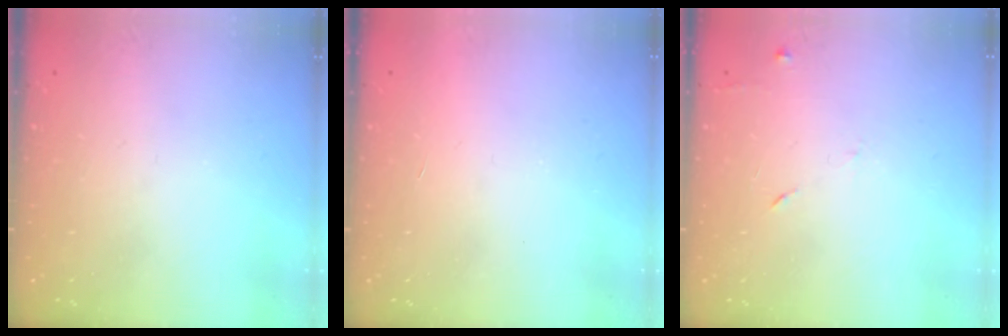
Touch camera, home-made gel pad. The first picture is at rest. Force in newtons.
{"total": 1.7, "press": 1.7, "slide": 0.1}
{"total": 5.2, "press": 5.1, "slide": 0.6}